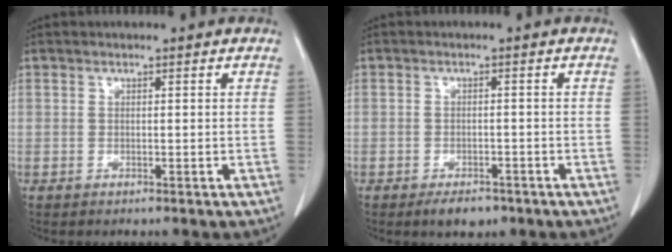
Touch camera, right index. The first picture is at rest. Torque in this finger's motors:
{"motor_torque": [-0.16, -0.12, -0.04, -0.04]}